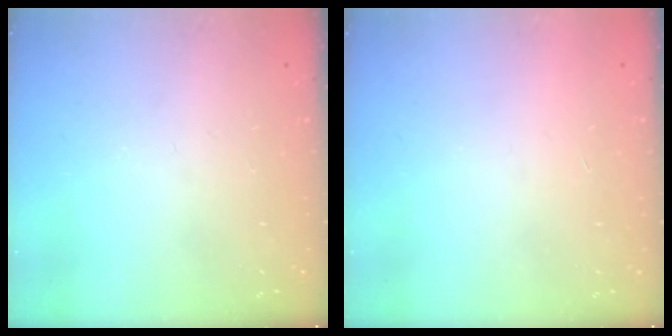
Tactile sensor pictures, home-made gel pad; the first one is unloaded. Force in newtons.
{"total": 1.6, "press": 1.6, "slide": 0.1}